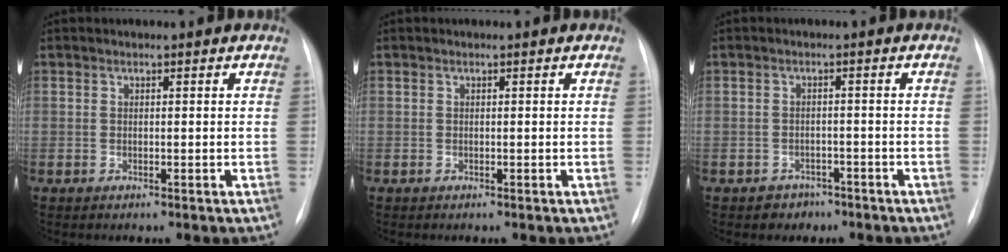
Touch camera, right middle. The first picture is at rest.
{"total": 0.0}
{"total": 2.7, "force": [-1.8, 2.0, 0.1], "torque": [-0.005, 0.010, -0.022]}